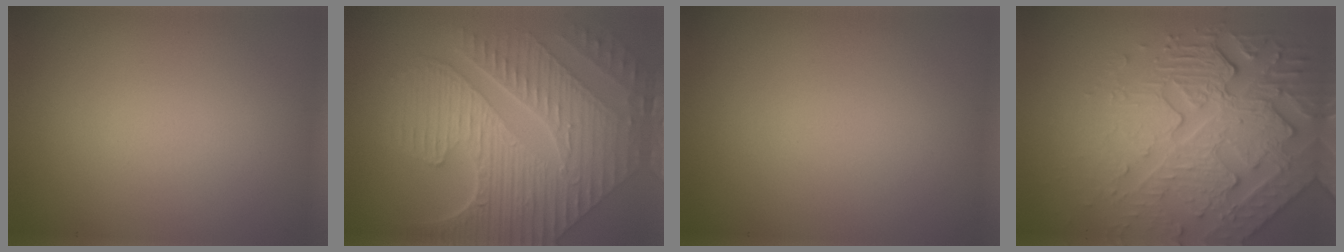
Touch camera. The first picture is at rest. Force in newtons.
{"total": 10.3, "press": 7.1, "slide": 7.5}
{"total": 0.0}
{"total": 7.1, "press": 5.6, "slide": 4.4}